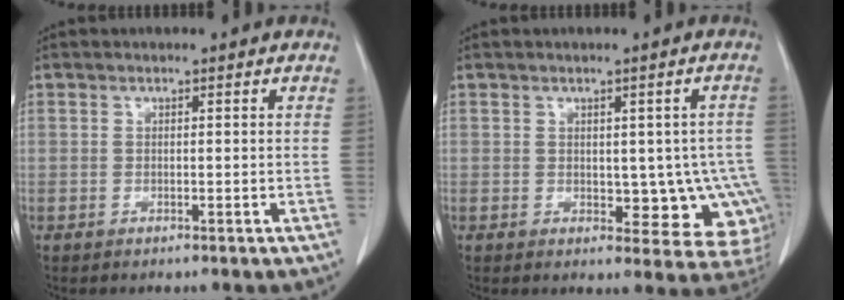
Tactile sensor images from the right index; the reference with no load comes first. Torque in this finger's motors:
{"motor_torque": [0.23, 0.02, 0.11, 0.01]}